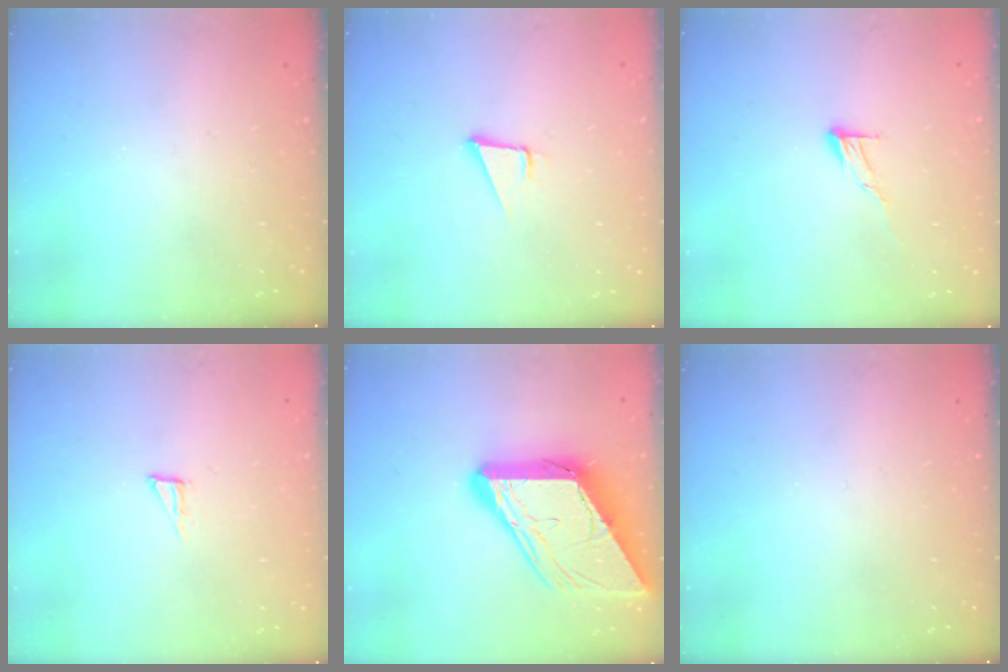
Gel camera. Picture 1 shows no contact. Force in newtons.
{"total": 3.4, "press": 2.4, "slide": 2.4}
{"total": 6.9, "press": 6.8, "slide": 0.4}
{"total": 3.4, "press": 3.4, "slide": 0.3}
{"total": 17.5, "press": 17.4, "slide": 1.7}
{"total": 0.0}